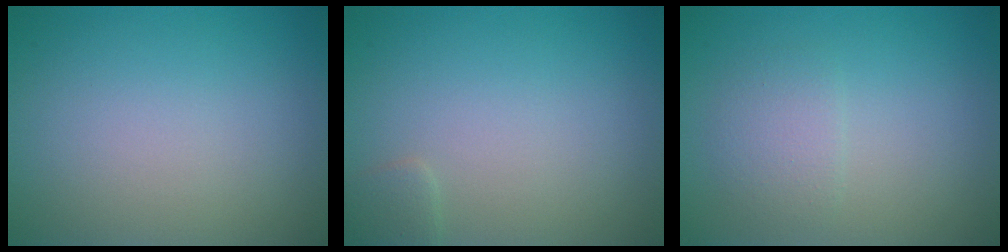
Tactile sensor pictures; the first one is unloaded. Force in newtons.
{"total": 1.0, "press": 1.0, "slide": 0.1}
{"total": 1.8, "press": 1.8, "slide": 0.1}